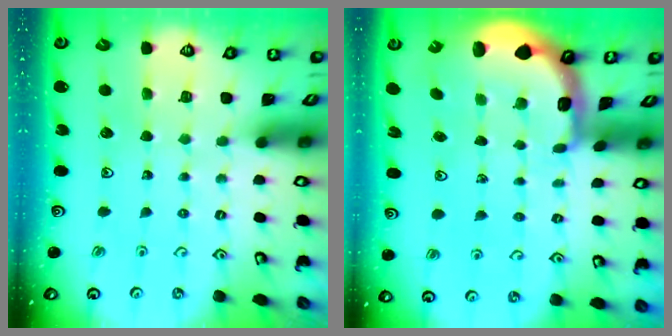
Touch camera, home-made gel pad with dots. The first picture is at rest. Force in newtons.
{"total": 2.3, "press": 2.2, "slide": 0.7}